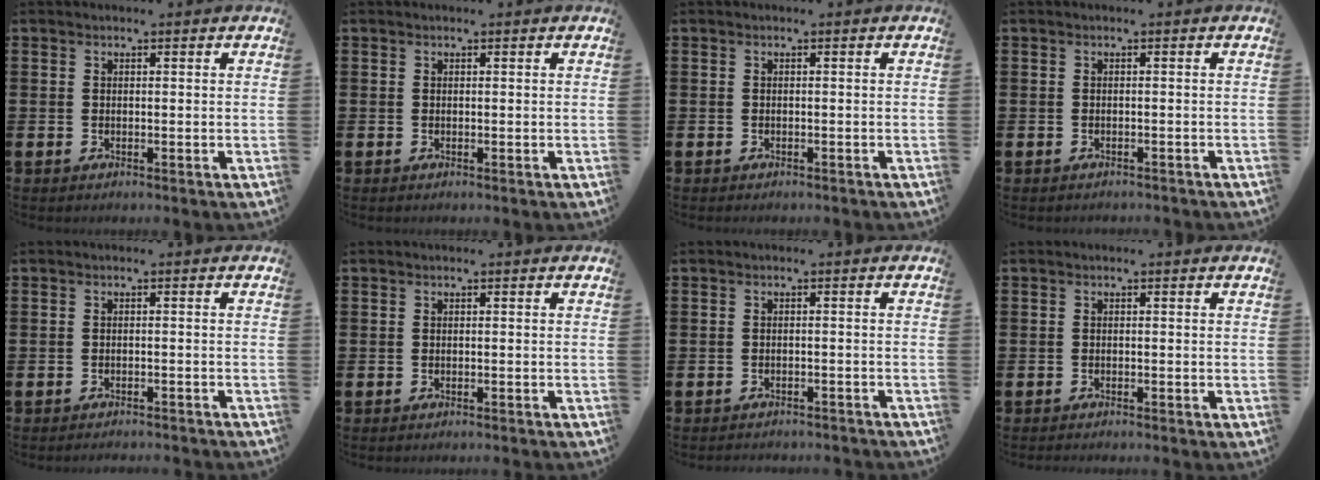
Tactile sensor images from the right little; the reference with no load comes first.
{"total": 0.0}
{"total": 0.0}
{"total": 0.0}
{"total": 0.7, "force": [-0.7, 0.0, 0.0], "torque": [-0.001, 0.003, -0.014]}
{"total": 0.0}
{"total": 0.8, "force": [-0.8, 0.0, -0.1], "torque": [-0.002, 0.005, -0.017]}
{"total": 0.6, "force": [-0.6, -0.1, -0.1], "torque": [0.002, -0.002, -0.012]}